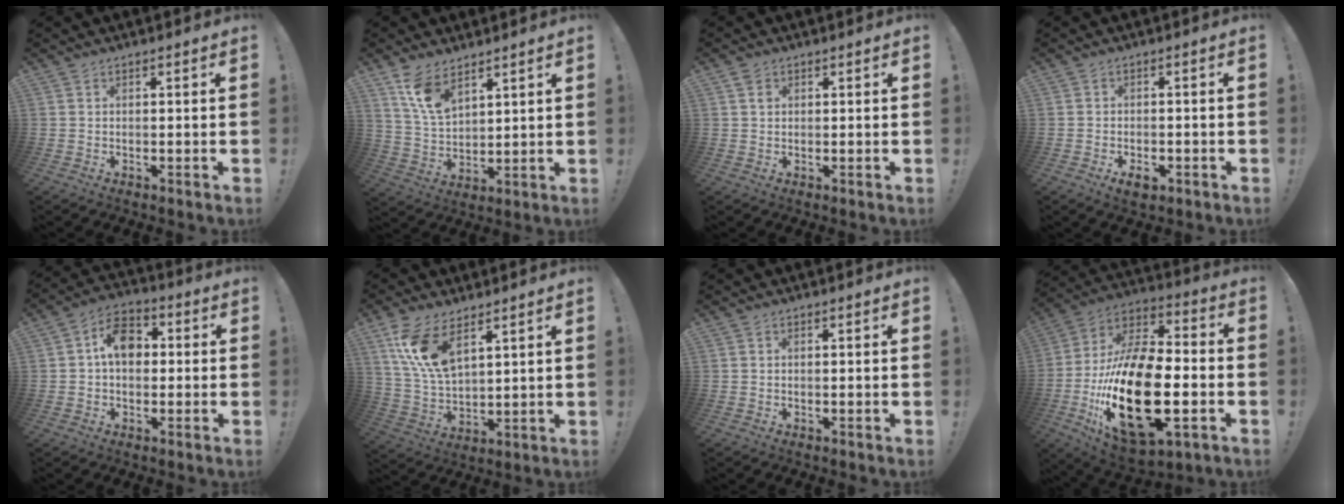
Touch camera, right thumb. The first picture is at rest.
{"total": 10.5, "force": [7.4, 5.1, 5.4], "torque": [-0.107, -0.036, 0.145]}
{"total": 1.6, "force": [0.8, 1.2, 0.6], "torque": [0.001, -0.002, 0.011]}
{"total": 3.6, "force": [-1.9, 1.7, 2.5], "torque": [-0.031, 0.006, -0.034]}
{"total": 9.5, "force": [1.2, 6.9, 6.5], "torque": [-0.092, 0.014, 0.024]}
{"total": 12.7, "force": [7.9, 5.7, 8.2], "torque": [-0.179, -0.034, 0.148]}
{"total": 0.0}
{"total": 30.4, "force": [-6.8, 14.6, 25.7], "torque": [-0.497, 0.032, -0.104]}